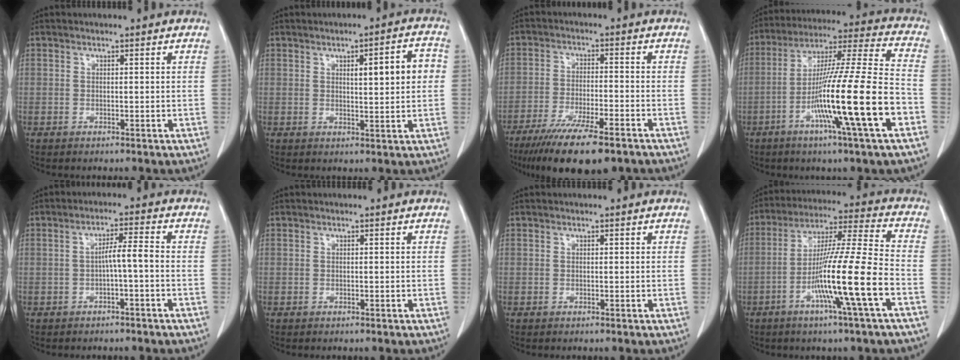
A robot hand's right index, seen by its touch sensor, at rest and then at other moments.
{"total": 6.7, "force": [1.2, 1.2, 6.5], "torque": [-0.090, 0.015, 0.018]}
{"total": 14.2, "force": [-10.4, 2.5, 9.4], "torque": [-0.152, -0.032, -0.166]}
{"total": 20.1, "force": [-7.1, -0.8, 18.8], "torque": [-0.323, -0.016, -0.130]}
{"total": 3.6, "force": [-0.8, 0.0, 3.5], "torque": [-0.057, 0.011, -0.013]}
{"total": 0.0}
{"total": 0.0}
{"total": 14.8, "force": [-5.3, -1.5, 13.8], "torque": [-0.251, -0.006, -0.100]}